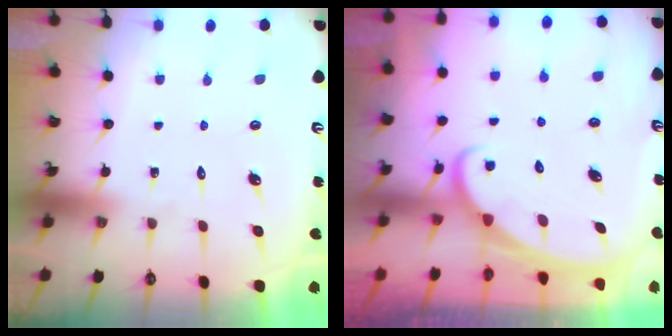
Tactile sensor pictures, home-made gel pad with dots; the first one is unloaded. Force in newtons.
{"total": 2.5, "press": 2.5, "slide": 0.3}